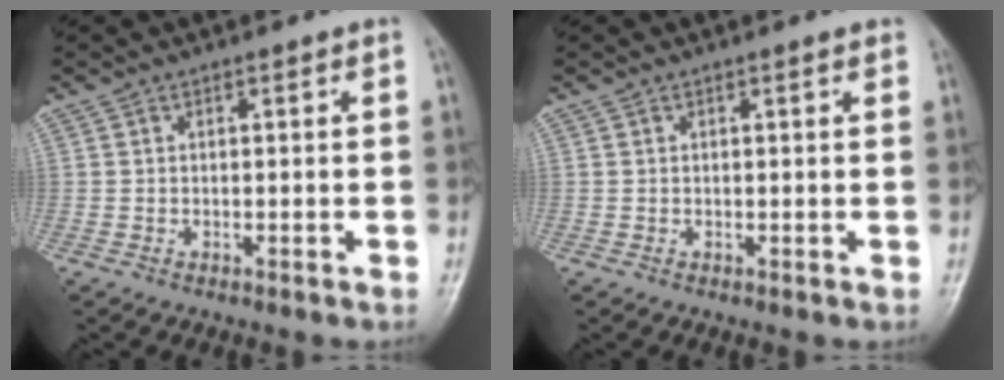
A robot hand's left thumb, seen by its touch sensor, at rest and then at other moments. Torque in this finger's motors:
{"motor_torque": [-0.36, 0.12, -0.29, -0.10, 0.02]}